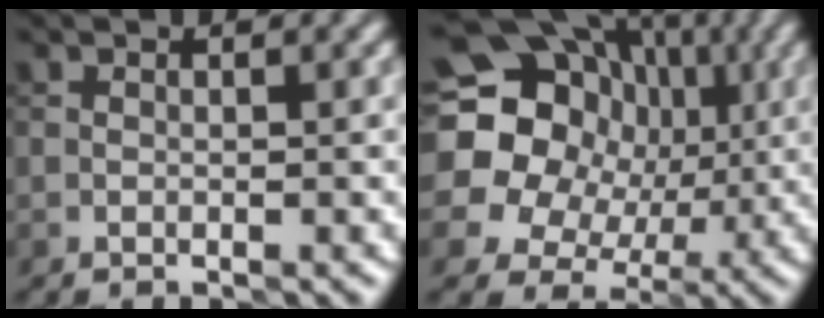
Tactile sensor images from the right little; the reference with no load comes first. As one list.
[{"total": 20.4, "force": [3.2, 18.6, 7.8], "torque": [-0.194, 0.039, 0.012]}]